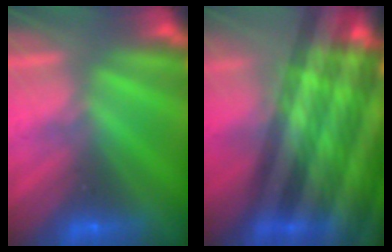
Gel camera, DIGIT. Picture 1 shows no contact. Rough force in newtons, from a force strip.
{"total": 5.8}